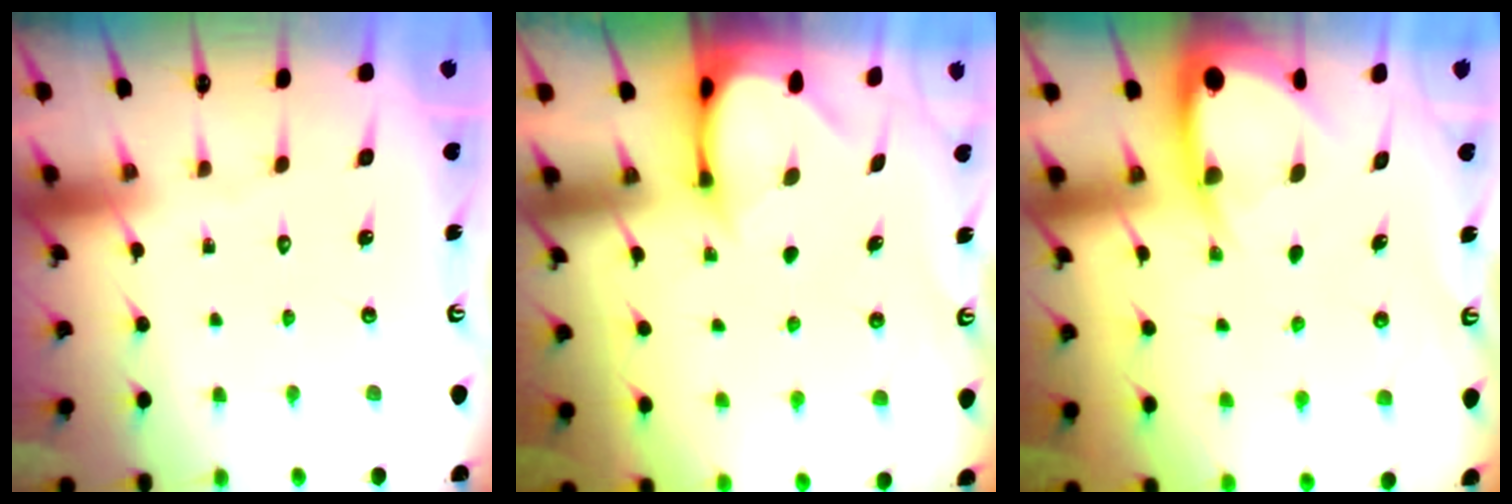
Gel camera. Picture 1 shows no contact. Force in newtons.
{"total": 3.3, "press": 3.3, "slide": 0.3}
{"total": 4.5, "press": 4.5, "slide": 0.5}